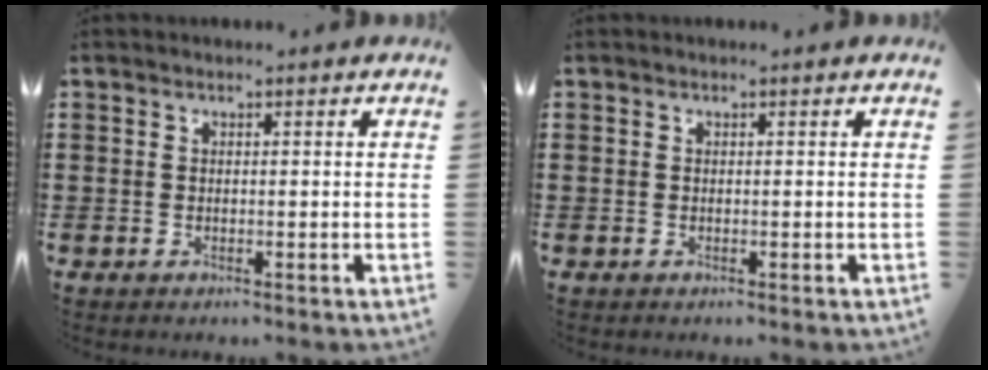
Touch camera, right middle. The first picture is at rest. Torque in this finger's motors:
{"motor_torque": [-0.14, -0.03, 0.01, -0.01]}